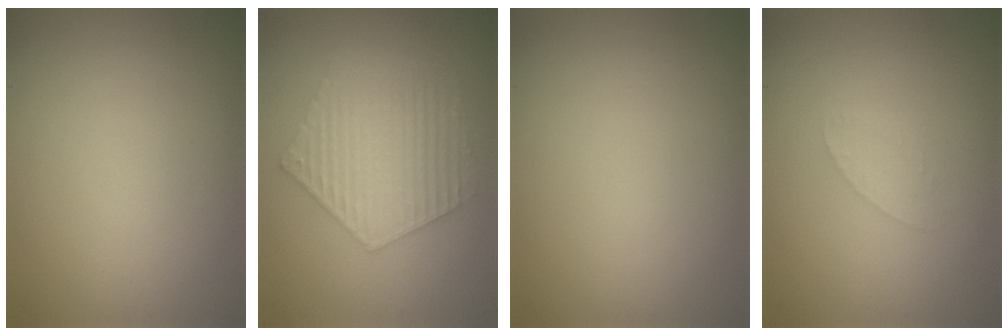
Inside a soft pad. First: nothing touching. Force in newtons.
{"total": 6.0, "press": 4.3, "slide": 4.1}
{"total": 0.0}
{"total": 1.0, "press": 1.0, "slide": 0.1}